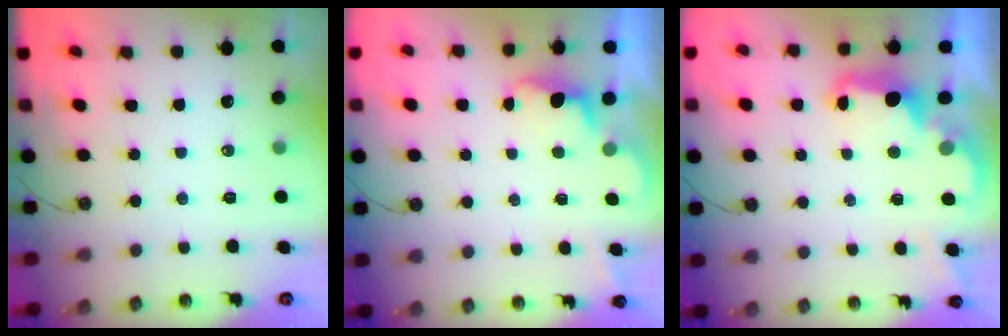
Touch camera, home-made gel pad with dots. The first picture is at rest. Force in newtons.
{"total": 1.0, "press": 0.7, "slide": 0.8}
{"total": 2.9, "press": 2.8, "slide": 0.9}